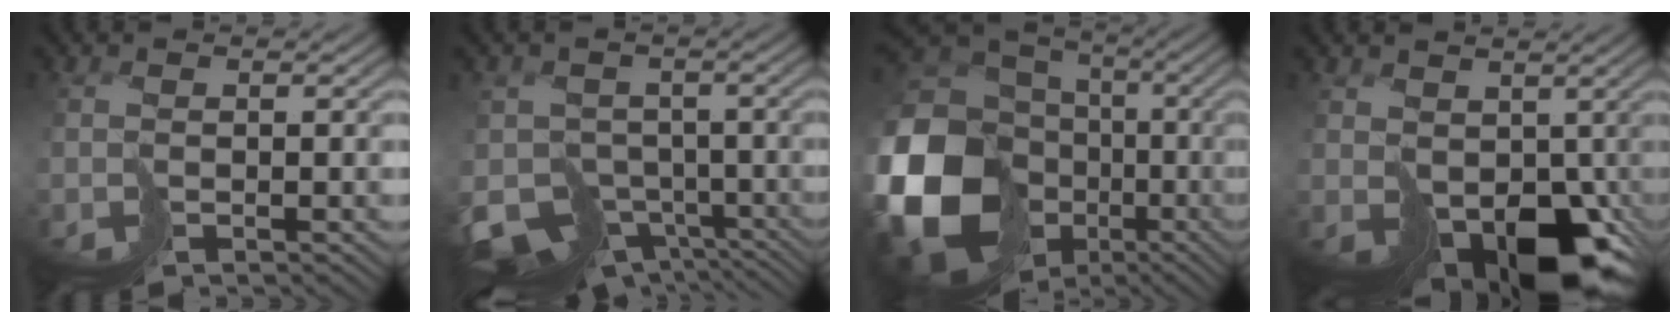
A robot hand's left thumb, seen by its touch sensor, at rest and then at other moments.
{"total": 9.8, "force": [-5.0, 7.1, 4.6], "torque": [-0.110, -0.028, -0.067]}
{"total": 22.3, "force": [-3.7, 19.4, 10.4], "torque": [-0.302, -0.059, -0.073]}
{"total": 10.6, "force": [-1.2, 7.1, 7.8], "torque": [-0.157, -0.044, 0.004]}